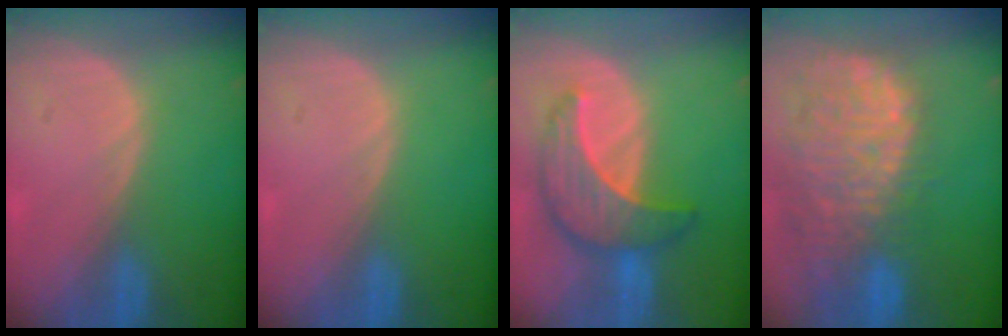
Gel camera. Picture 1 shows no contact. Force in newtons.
{"total": 0.0}
{"total": 8.5, "press": 8.4, "slide": 0.5}
{"total": 14.3, "press": 11.8, "slide": 8.1}